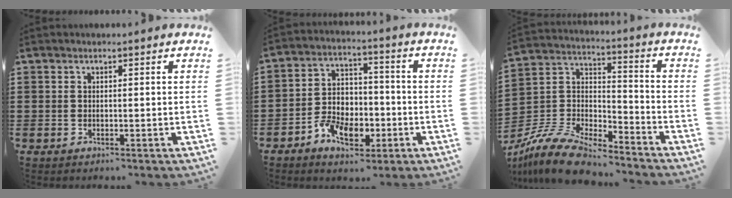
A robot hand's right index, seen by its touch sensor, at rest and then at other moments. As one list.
[{"total": 7.7, "force": [-3.5, 5.2, 4.4], "torque": [-0.088, 0.011, -0.063]}, {"total": 11.1, "force": [-10.1, 2.4, 3.9], "torque": [-0.100, 0.020, -0.208]}]